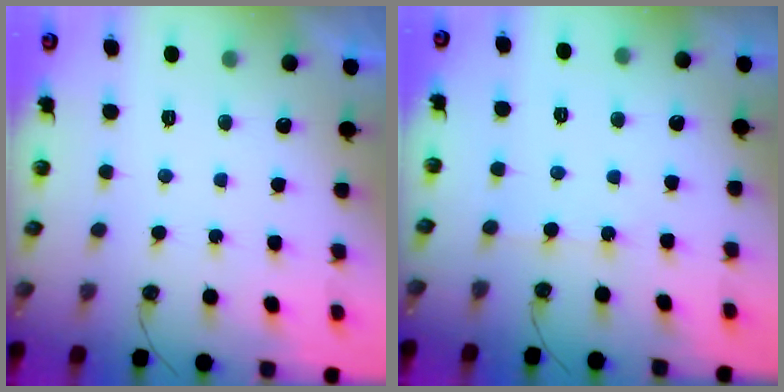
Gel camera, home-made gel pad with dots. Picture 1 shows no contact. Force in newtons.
{"total": 2.0, "press": 2.0, "slide": 0.3}